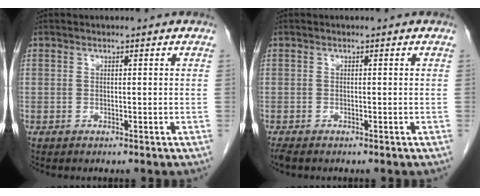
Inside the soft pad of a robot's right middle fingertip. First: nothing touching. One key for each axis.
{"total": 1.7, "fx": -1.4, "fy": 0.6, "fz": 0.8, "tx": -0.020, "ty": -0.007, "tz": -0.023}